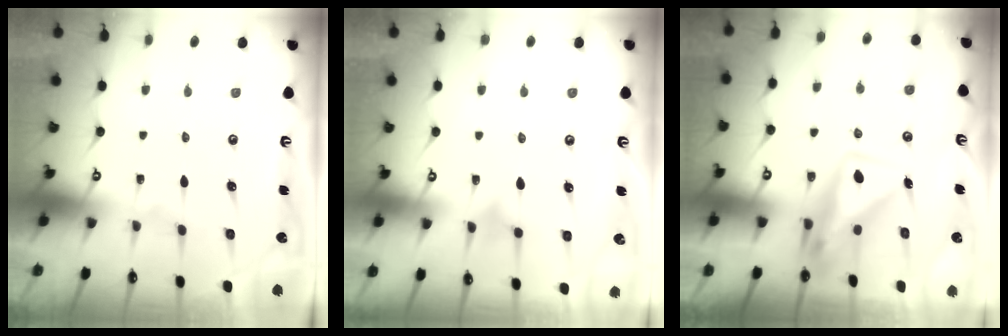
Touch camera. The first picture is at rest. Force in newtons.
{"total": 5.8, "press": 5.8, "slide": 0.3}
{"total": 10.0, "press": 10.0, "slide": 0.8}